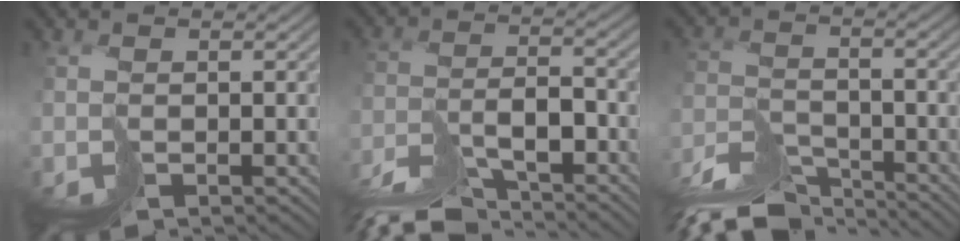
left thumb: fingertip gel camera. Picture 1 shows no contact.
{"total": 8.8, "force": [-7.8, 1.7, 3.8], "torque": [-0.062, -0.003, -0.142]}
{"total": 8.8, "force": [-8.4, 1.3, 2.4], "torque": [-0.042, -0.008, -0.154]}